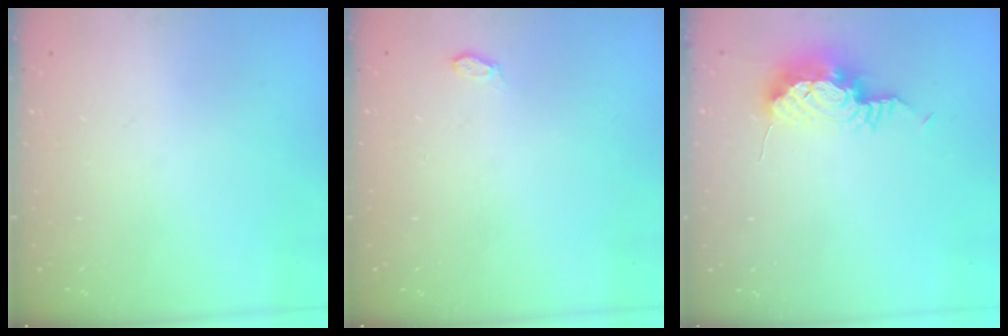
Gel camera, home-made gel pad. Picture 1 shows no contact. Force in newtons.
{"total": 2.9, "press": 2.7, "slide": 1.1}
{"total": 10.6, "press": 10.3, "slide": 2.3}